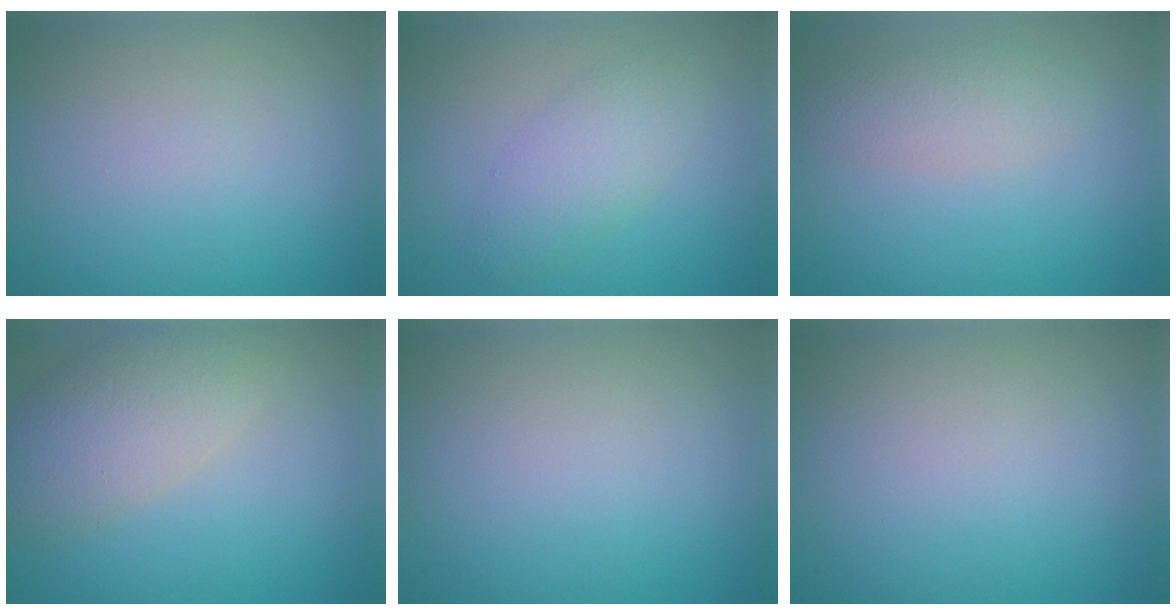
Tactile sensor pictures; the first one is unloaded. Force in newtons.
{"total": 3.0, "press": 3.0, "slide": 0.1}
{"total": 2.4, "press": 2.4, "slide": 0.0}
{"total": 5.2, "press": 5.2, "slide": 0.3}
{"total": 0.0}
{"total": 0.0}